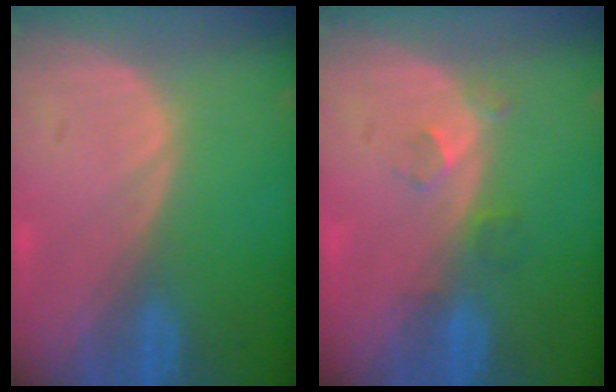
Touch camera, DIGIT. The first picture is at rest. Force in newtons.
{"total": 3.2, "press": 2.6, "slide": 1.8}